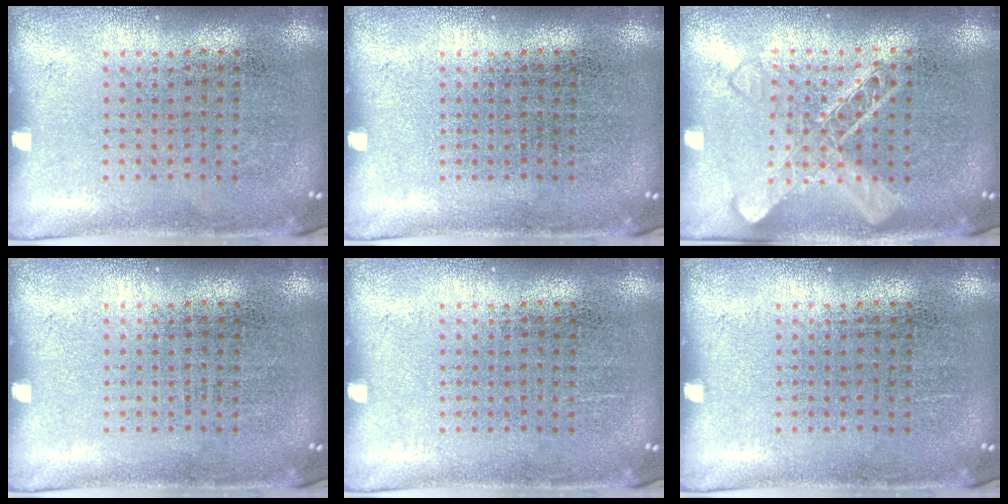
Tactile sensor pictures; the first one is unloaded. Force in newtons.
{"total": 0.0}
{"total": 2.9, "press": 2.9, "slide": 0.5}
{"total": 0.0}
{"total": 0.0}
{"total": 0.0}